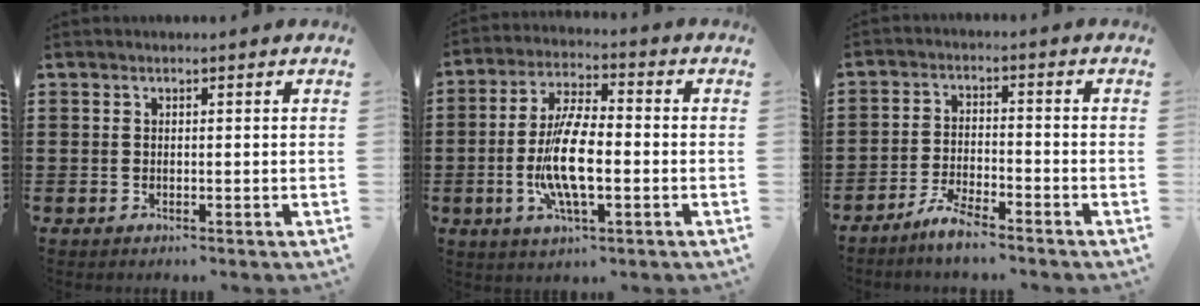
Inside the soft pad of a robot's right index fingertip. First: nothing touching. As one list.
[{"total": 10.4, "force": [-2.0, 3.6, 9.6], "torque": [-0.208, -0.011, -0.041]}, {"total": 4.5, "force": [-4.1, 0.4, 1.7], "torque": [-0.045, 0.000, -0.082]}]